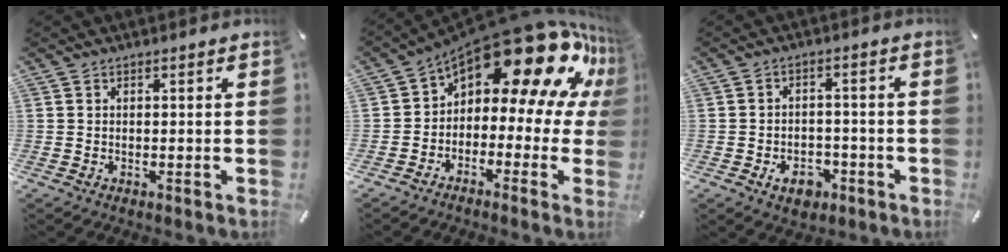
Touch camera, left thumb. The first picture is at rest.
{"total": 21.3, "force": [12.4, 9.1, 14.8], "torque": [-0.229, -0.096, 0.206]}
{"total": 6.3, "force": [-3.1, 4.3, 3.4], "torque": [-0.055, 0.013, -0.056]}